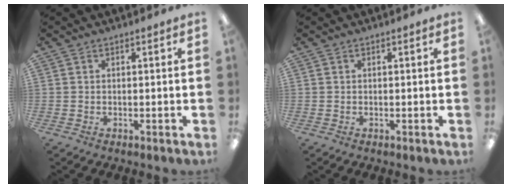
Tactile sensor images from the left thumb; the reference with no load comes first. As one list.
[{"total": 0.0}]